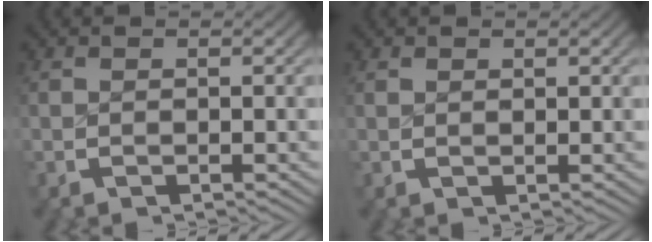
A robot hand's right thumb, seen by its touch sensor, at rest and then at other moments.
{"total": 0.5, "force": [0.5, 0.1, 0.1], "torque": [0.004, -0.002, 0.013]}